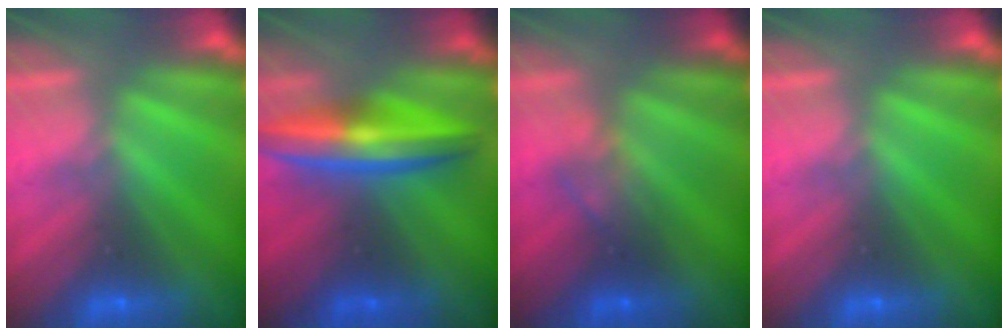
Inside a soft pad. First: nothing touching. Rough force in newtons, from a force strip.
{"total": 7.5}
{"total": 2.3}
{"total": 0.0}